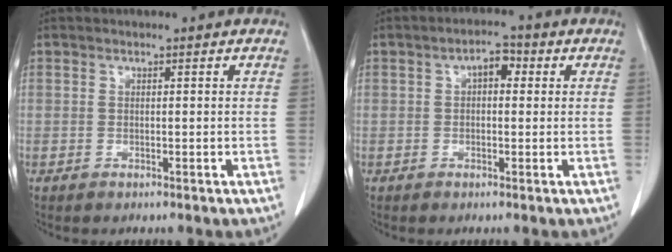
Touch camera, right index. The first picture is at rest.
{"total": 3.3, "force": [0.7, 1.7, 2.7], "torque": [-0.040, 0.016, 0.006]}